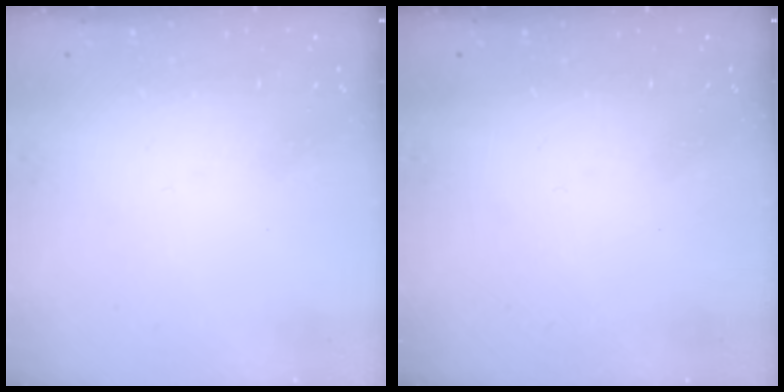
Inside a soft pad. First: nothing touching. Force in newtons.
{"total": 0.0}